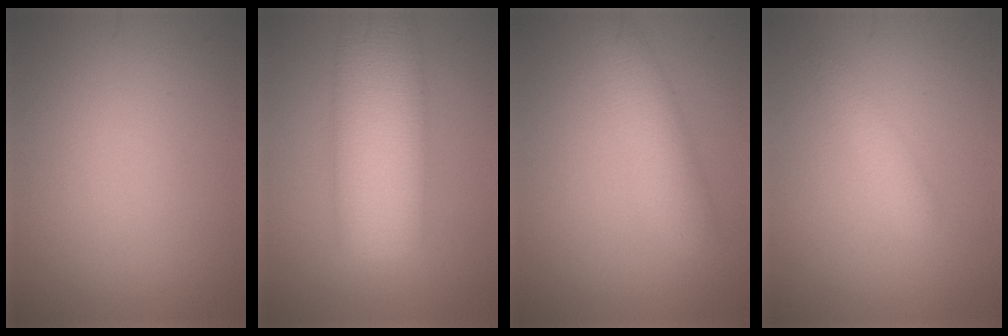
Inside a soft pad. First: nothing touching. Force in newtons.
{"total": 9.1, "press": 9.1, "slide": 0.3}
{"total": 3.6, "press": 3.6, "slide": 0.0}
{"total": 1.9, "press": 1.9, "slide": 0.0}